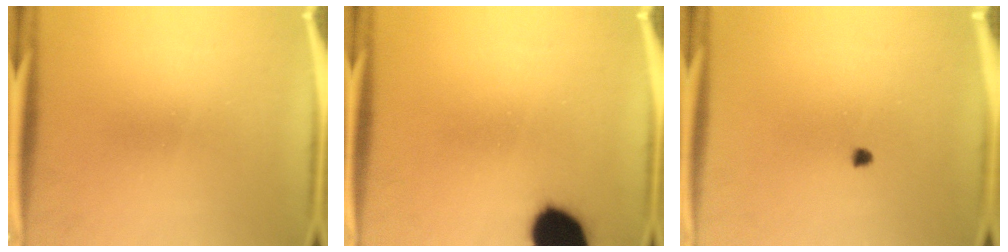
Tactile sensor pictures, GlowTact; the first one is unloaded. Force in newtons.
{"total": 16.0}
{"total": 1.0}